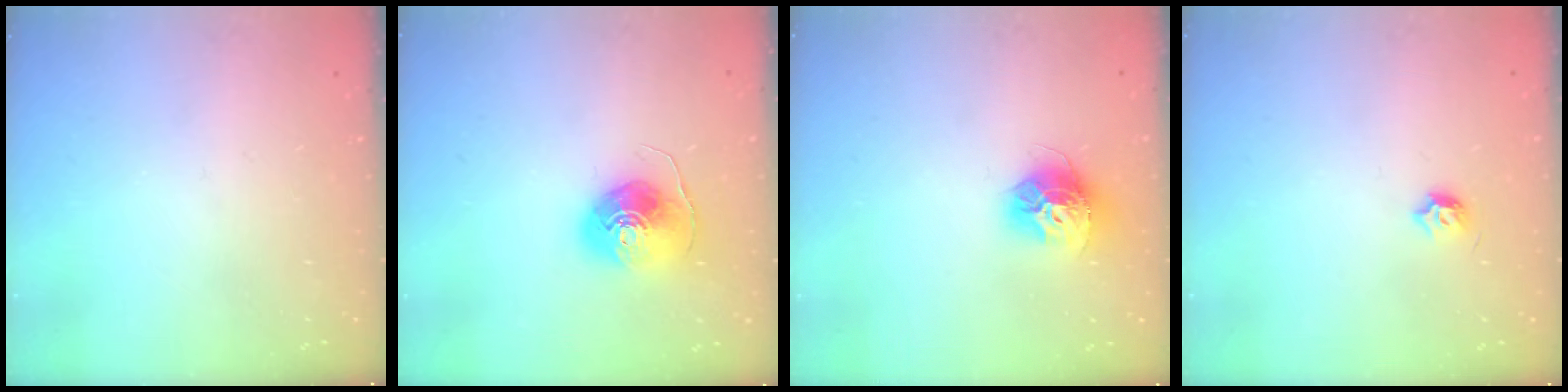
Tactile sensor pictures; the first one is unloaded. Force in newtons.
{"total": 8.5, "press": 8.4, "slide": 1.2}
{"total": 12.8, "press": 12.8, "slide": 1.1}
{"total": 4.0, "press": 3.8, "slide": 1.0}